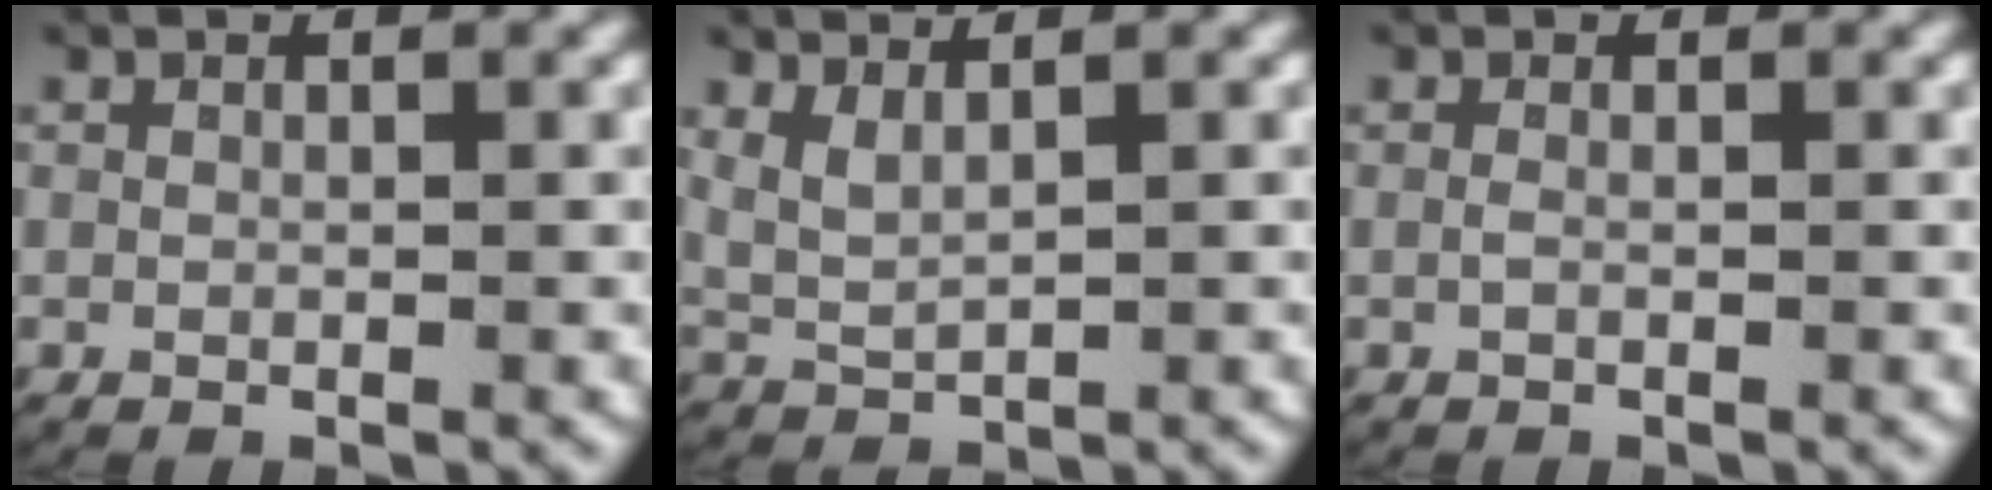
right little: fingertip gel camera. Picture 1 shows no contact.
{"total": 3.1, "force": [1.1, 2.2, 1.8], "torque": [-0.051, -0.004, 0.025]}
{"total": 0.5, "force": [-0.2, 0.0, 0.5], "torque": [-0.015, -0.004, -0.003]}